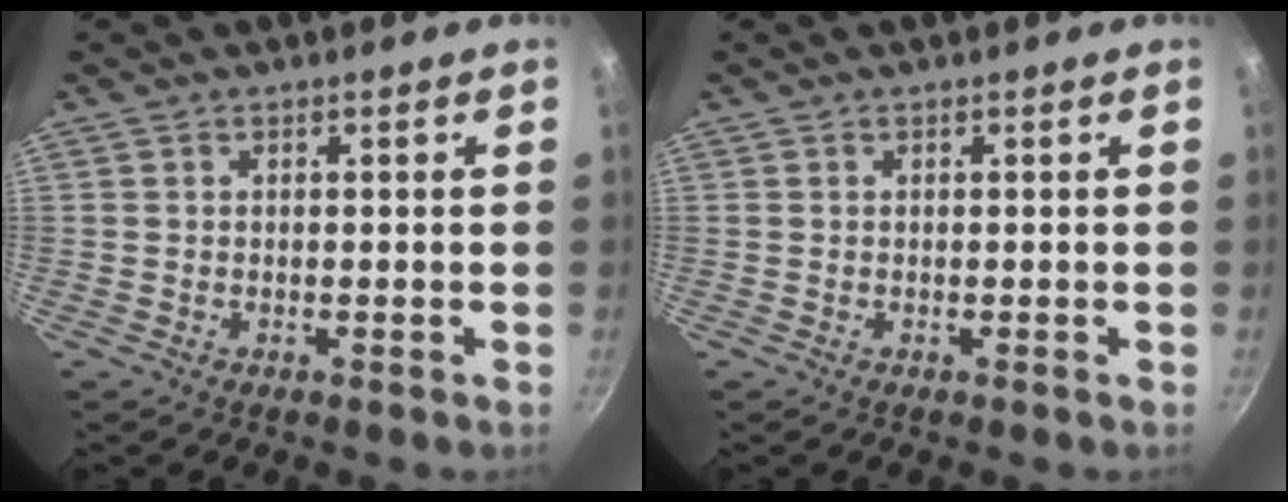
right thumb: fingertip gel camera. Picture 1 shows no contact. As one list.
[{"total": 0.0}]